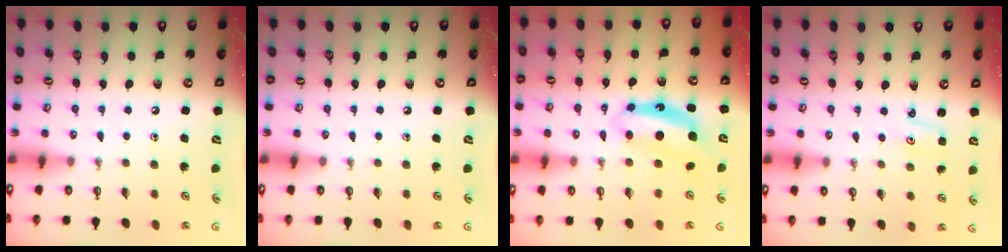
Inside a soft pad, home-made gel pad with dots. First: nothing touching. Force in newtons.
{"total": 0.0}
{"total": 7.5, "press": 7.5, "slide": 0.1}
{"total": 2.1, "press": 2.1, "slide": 0.3}